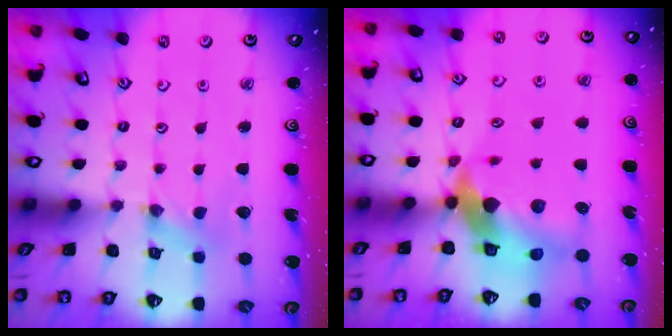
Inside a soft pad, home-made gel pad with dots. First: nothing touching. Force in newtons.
{"total": 14.1, "press": 14.0, "slide": 2.1}